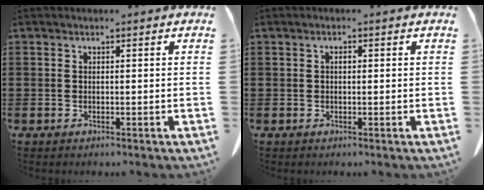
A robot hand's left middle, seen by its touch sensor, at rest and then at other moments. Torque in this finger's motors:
{"motor_torque": [-0.03, 0.04, 0.01, 0.00]}